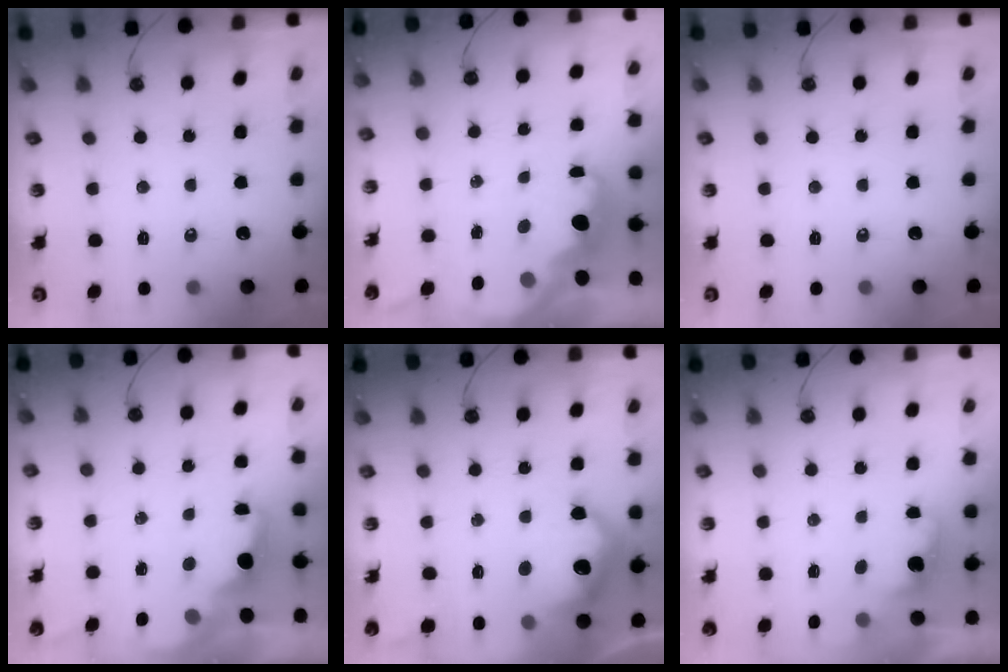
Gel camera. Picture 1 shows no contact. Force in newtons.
{"total": 2.5, "press": 2.4, "slide": 0.7}
{"total": 0.0}
{"total": 1.9, "press": 1.7, "slide": 0.8}
{"total": 12.4, "press": 12.4, "slide": 0.7}
{"total": 1.4, "press": 1.1, "slide": 0.8}